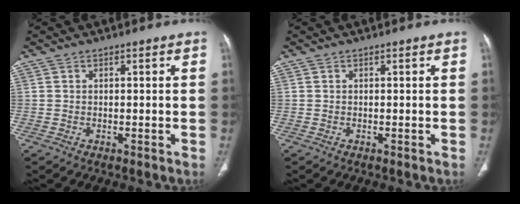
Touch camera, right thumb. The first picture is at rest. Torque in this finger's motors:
{"motor_torque": [0.00, 0.00, 0.00, 0.00, 0.00]}